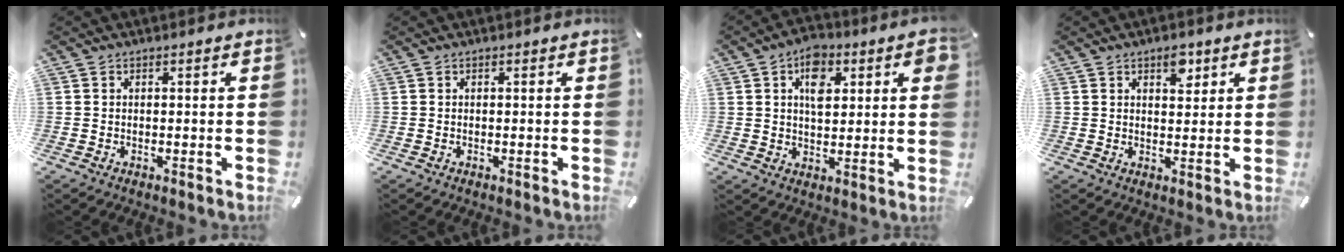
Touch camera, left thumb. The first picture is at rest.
{"total": 0.0}
{"total": 8.5, "force": [3.6, 5.0, 5.9], "torque": [-0.079, -0.007, 0.057]}
{"total": 4.3, "force": [2.5, 2.5, 2.5], "torque": [-0.015, -0.013, 0.037]}